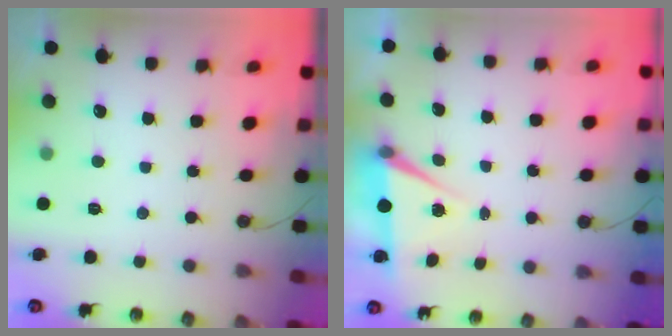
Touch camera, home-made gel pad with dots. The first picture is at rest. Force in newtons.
{"total": 5.8, "press": 3.5, "slide": 4.6}